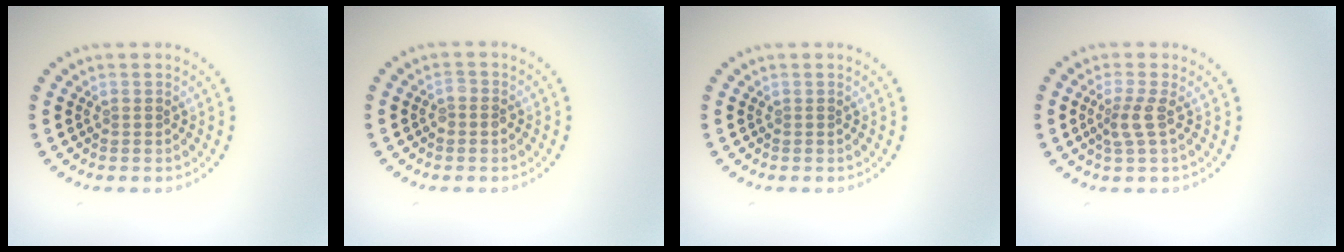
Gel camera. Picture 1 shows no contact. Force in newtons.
{"total": 1.2, "press": 1.1, "slide": 0.2}
{"total": 0.0}
{"total": 2.0, "press": 1.6, "slide": 1.3}